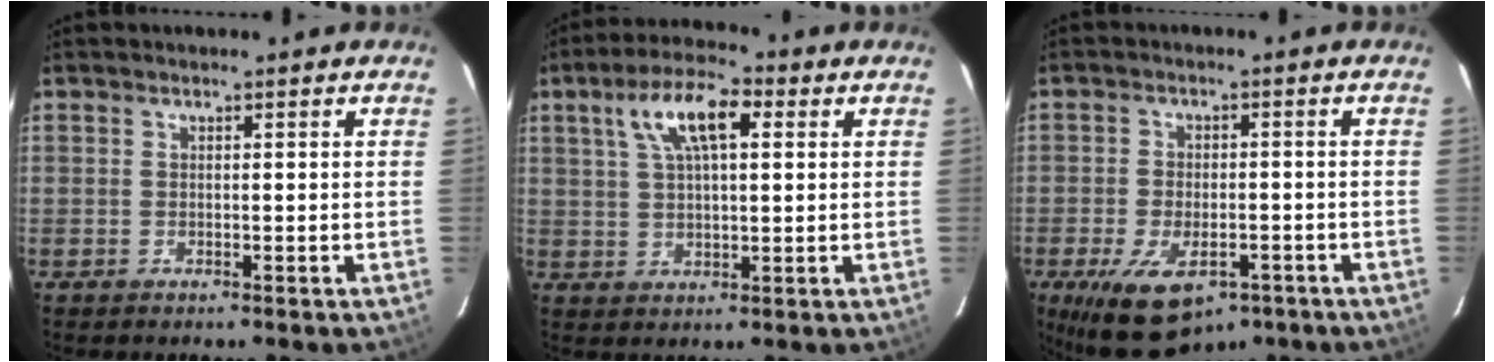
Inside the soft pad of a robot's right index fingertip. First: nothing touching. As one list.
[{"total": 9.9, "force": [3.7, 3.8, 8.3], "torque": [-0.156, 0.024, 0.065]}, {"total": 13.7, "force": [-7.9, 7.1, 8.6], "torque": [-0.178, -0.023, -0.117]}]